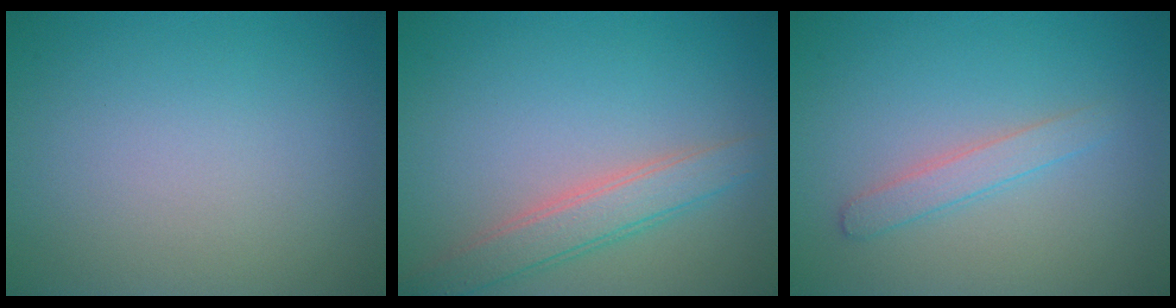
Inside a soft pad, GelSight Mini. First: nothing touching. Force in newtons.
{"total": 3.4, "press": 3.4, "slide": 0.3}
{"total": 1.7, "press": 1.7, "slide": 0.1}